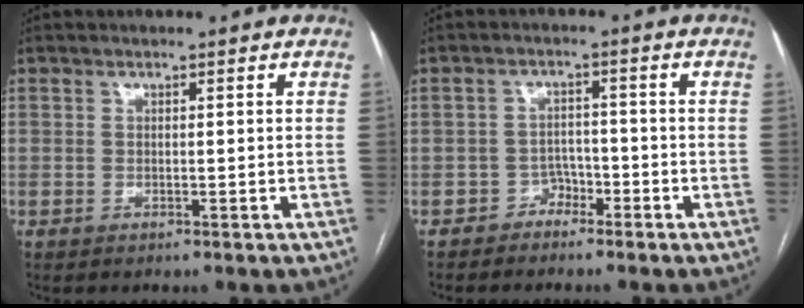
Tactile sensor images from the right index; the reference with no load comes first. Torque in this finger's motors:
{"motor_torque": [-2.14, 0.00, -1.05, -0.21]}